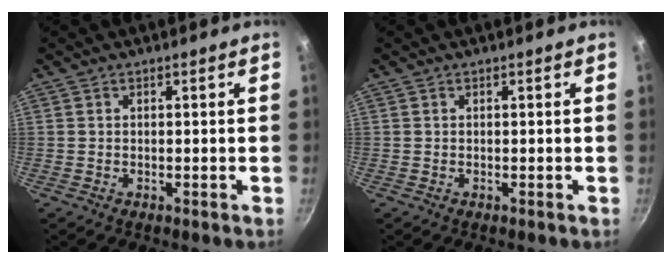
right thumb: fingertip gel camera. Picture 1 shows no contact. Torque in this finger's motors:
{"motor_torque": [-0.16, 0.16, -0.17, 0.08, 0.02]}